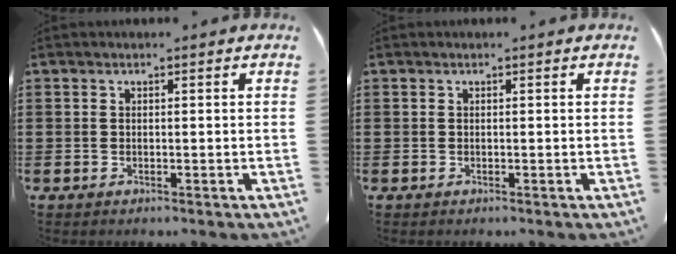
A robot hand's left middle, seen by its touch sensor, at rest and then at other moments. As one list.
[{"total": 0.0}]